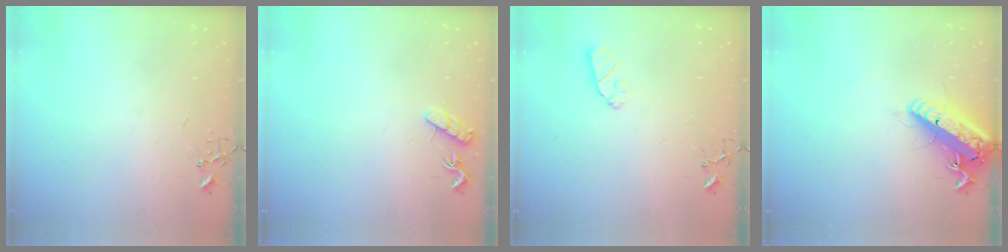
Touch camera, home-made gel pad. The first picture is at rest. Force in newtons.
{"total": 8.1, "press": 8.1, "slide": 0.6}
{"total": 6.6, "press": 6.6, "slide": 0.2}
{"total": 17.6, "press": 17.3, "slide": 3.4}